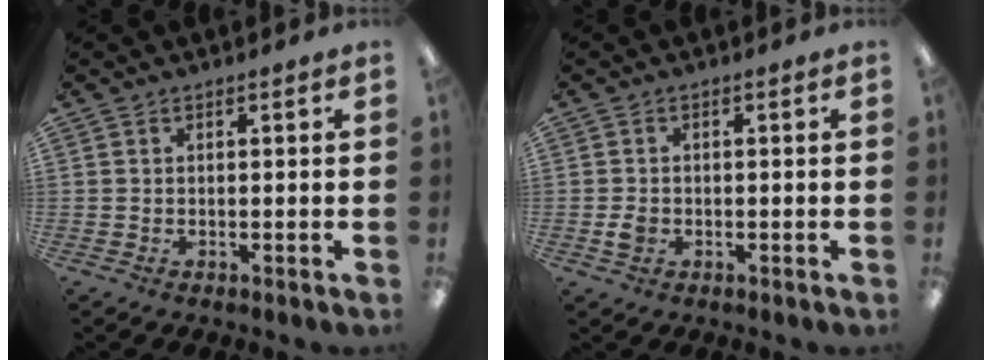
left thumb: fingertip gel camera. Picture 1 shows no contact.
{"total": 2.2, "force": [-0.6, 1.7, 1.3], "torque": [-0.022, 0.003, -0.010]}